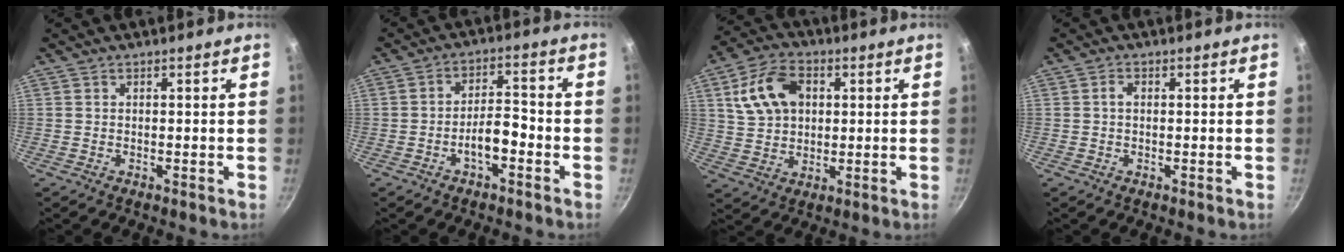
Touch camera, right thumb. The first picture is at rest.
{"total": 6.0, "force": [-2.8, 2.5, 4.7], "torque": [-0.065, 0.037, -0.046]}
{"total": 12.6, "force": [3.4, 8.9, 8.2], "torque": [-0.134, 0.009, 0.057]}
{"total": 1.4, "force": [0.1, 0.9, 1.1], "torque": [-0.020, 0.006, -0.001]}